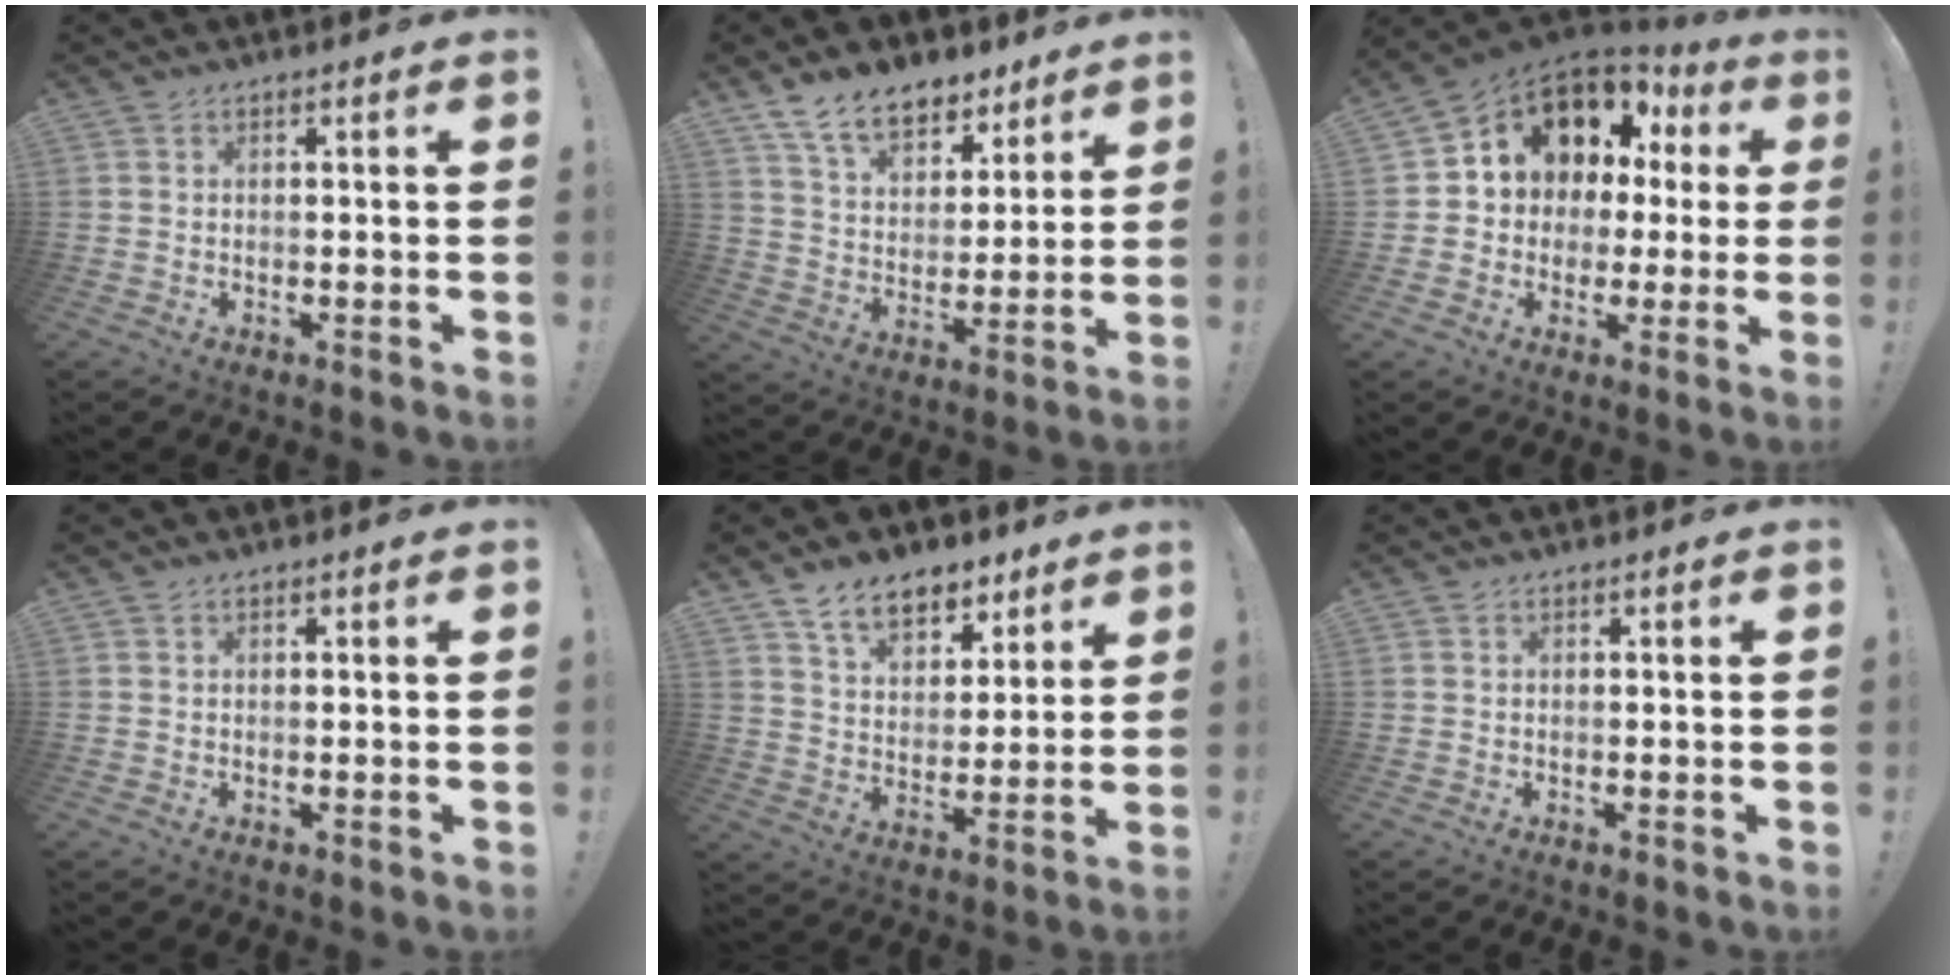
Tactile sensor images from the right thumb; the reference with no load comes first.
{"total": 13.4, "force": [9.9, 7.4, 5.1], "torque": [-0.089, -0.064, 0.186]}
{"total": 9.9, "force": [4.3, 7.6, 4.6], "torque": [-0.076, -0.038, 0.086]}
{"total": 0.0}
{"total": 11.6, "force": [8.1, 6.8, 4.8], "torque": [-0.068, -0.051, 0.153]}
{"total": 0.0}